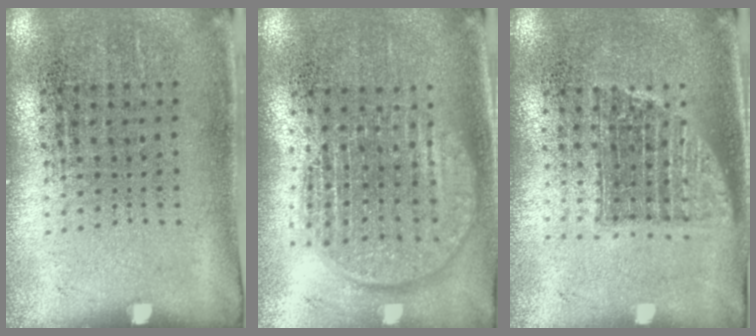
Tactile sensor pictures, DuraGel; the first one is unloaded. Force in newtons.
{"total": 1.9, "press": 1.6, "slide": 1.0}
{"total": 1.3, "press": 1.1, "slide": 0.8}